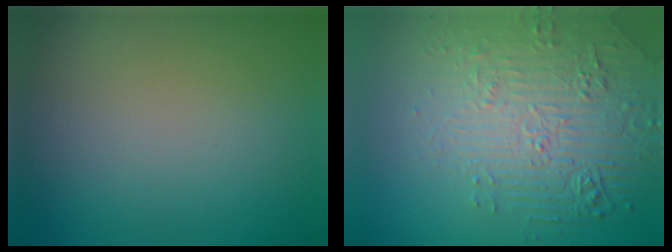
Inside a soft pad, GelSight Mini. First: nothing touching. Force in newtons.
{"total": 4.9, "press": 4.5, "slide": 2.0}